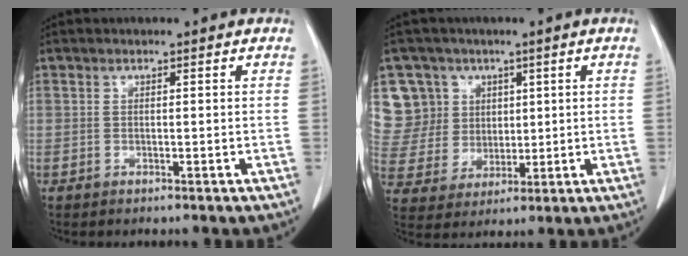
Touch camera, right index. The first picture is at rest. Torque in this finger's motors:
{"motor_torque": [-0.25, 0.38, -0.04, 0.00]}